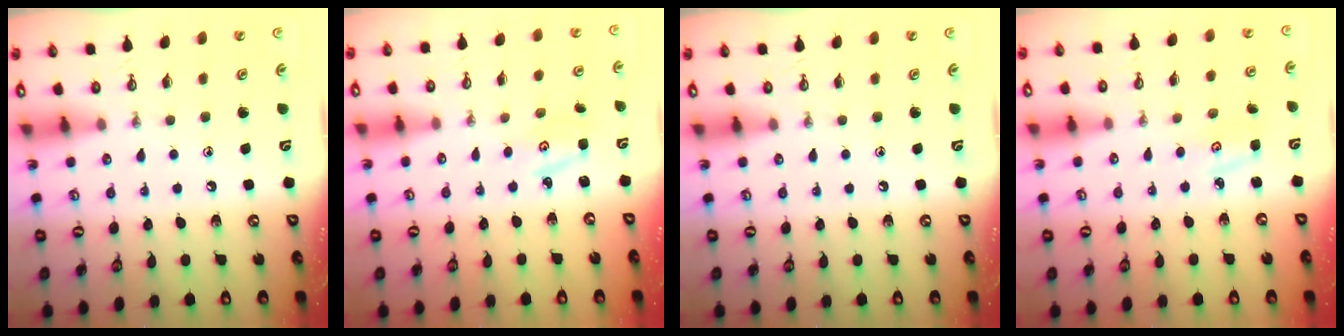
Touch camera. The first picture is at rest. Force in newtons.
{"total": 1.8, "press": 1.8, "slide": 0.1}
{"total": 0.0}
{"total": 3.0, "press": 3.0, "slide": 0.4}